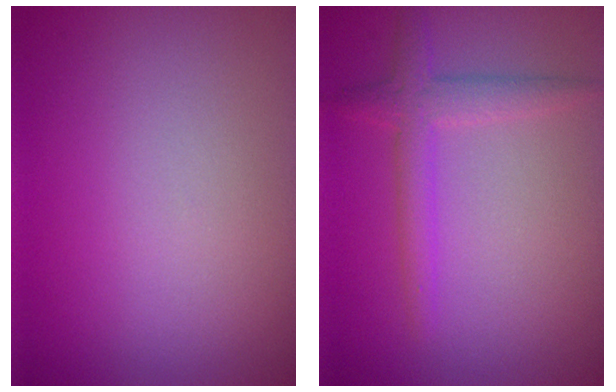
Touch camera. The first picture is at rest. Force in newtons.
{"total": 2.6, "press": 2.6, "slide": 0.1}